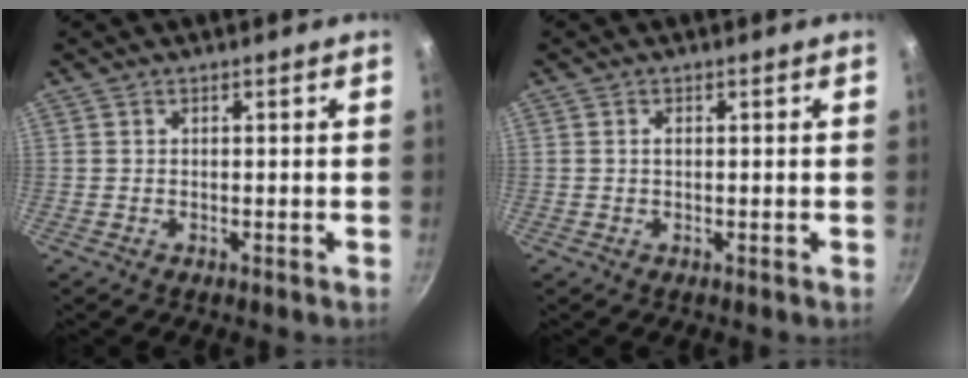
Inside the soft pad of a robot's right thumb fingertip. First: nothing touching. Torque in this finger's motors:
{"motor_torque": [-0.05, 0.29, 0.24, 0.07, -0.03]}